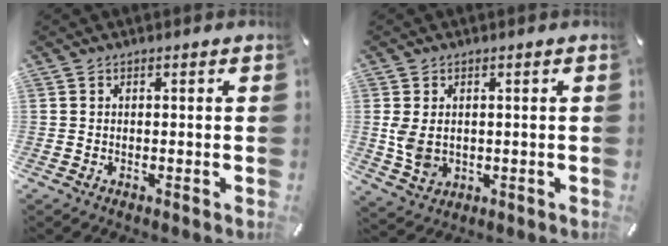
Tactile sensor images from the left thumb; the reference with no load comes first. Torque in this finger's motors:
{"motor_torque": [0.93, 1.43, 0.44, -0.36, 0.17]}